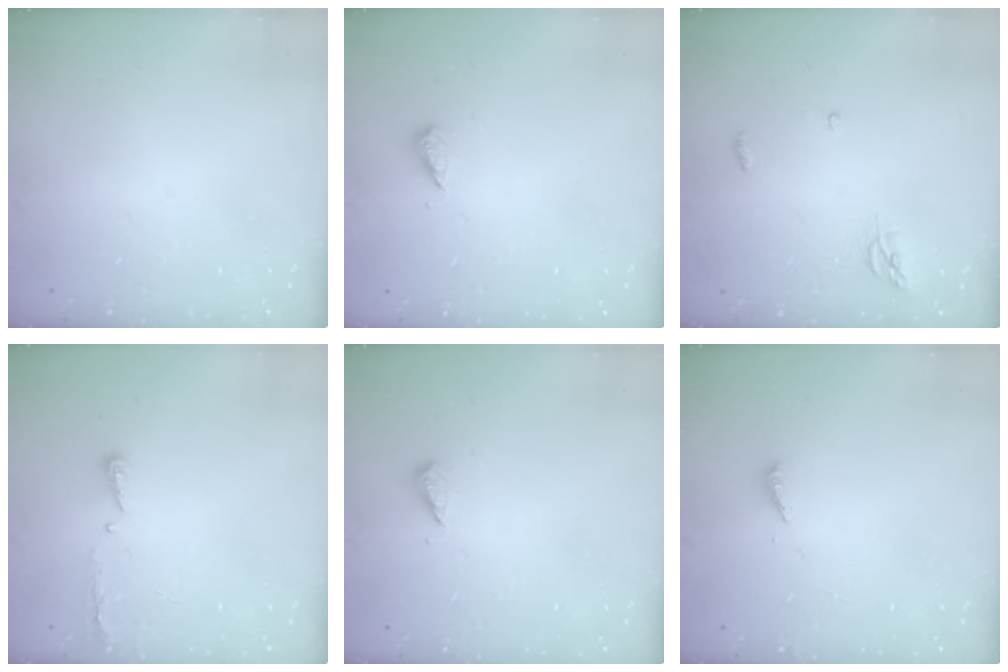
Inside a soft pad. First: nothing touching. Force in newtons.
{"total": 5.8, "press": 5.6, "slide": 1.3}
{"total": 4.0, "press": 3.9, "slide": 0.4}
{"total": 3.7, "press": 3.7, "slide": 0.6}
{"total": 5.8, "press": 5.6, "slide": 1.3}
{"total": 2.0, "press": 2.0, "slide": 0.2}